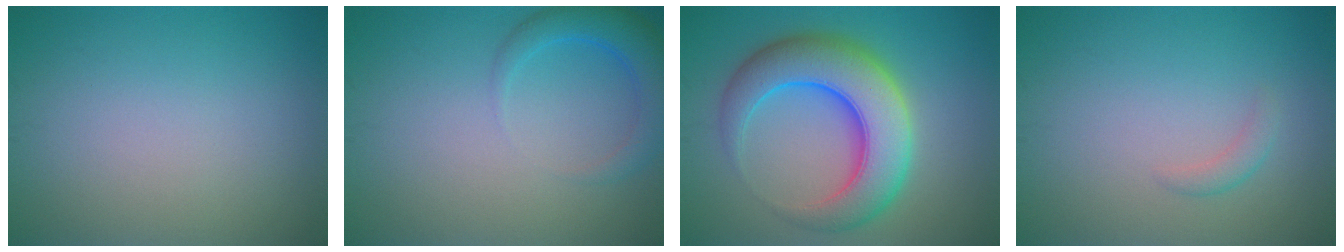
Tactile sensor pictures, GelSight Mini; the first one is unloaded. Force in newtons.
{"total": 3.6, "press": 3.6, "slide": 0.4}
{"total": 9.4, "press": 9.4, "slide": 0.2}
{"total": 1.1, "press": 1.1, "slide": 0.0}